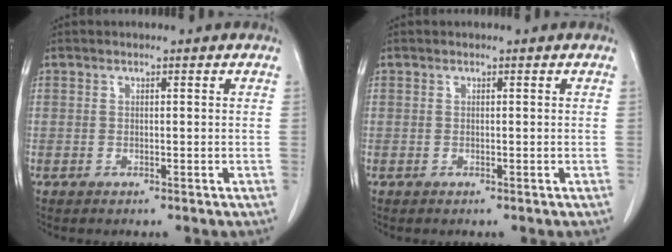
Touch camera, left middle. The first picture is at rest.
{"total": 0.0}